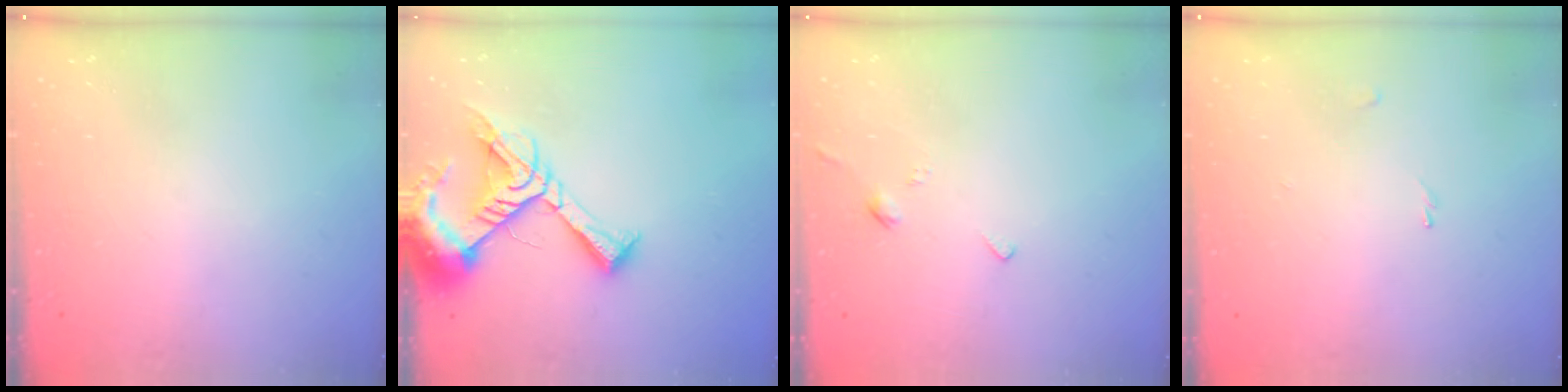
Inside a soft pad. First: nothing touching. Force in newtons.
{"total": 13.9, "press": 13.9, "slide": 1.3}
{"total": 2.4, "press": 2.4, "slide": 0.5}
{"total": 0.0}